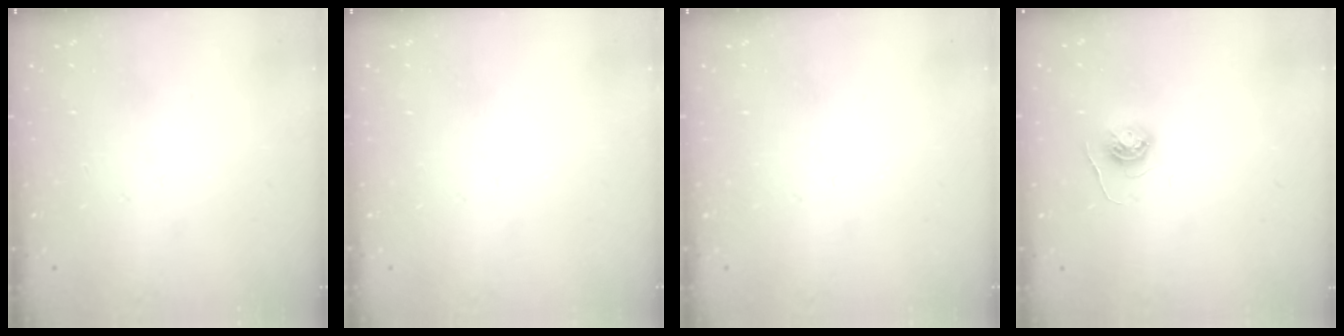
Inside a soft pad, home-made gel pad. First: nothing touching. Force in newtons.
{"total": 0.0}
{"total": 0.0}
{"total": 4.8, "press": 4.7, "slide": 0.5}